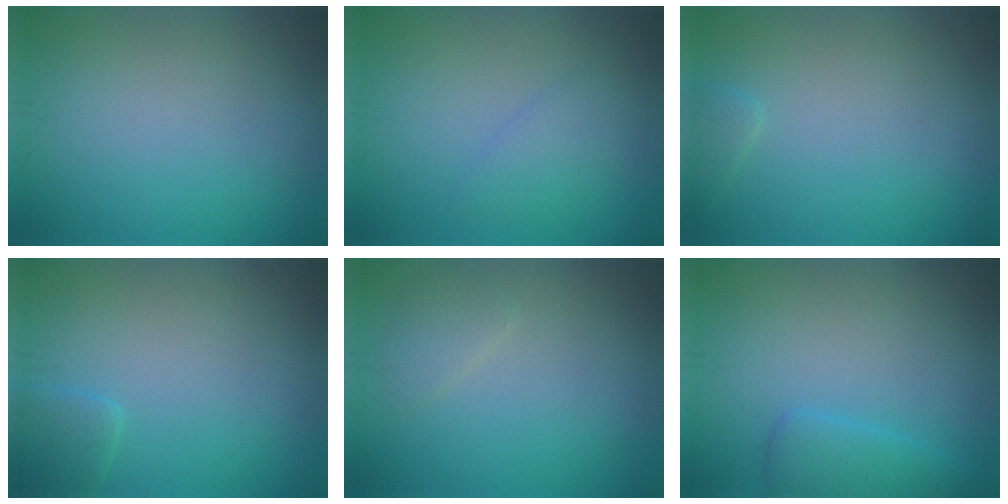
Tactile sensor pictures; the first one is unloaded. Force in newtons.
{"total": 1.9, "press": 1.9, "slide": 0.1}
{"total": 0.9, "press": 0.9, "slide": 0.1}
{"total": 1.6, "press": 1.6, "slide": 0.1}
{"total": 1.3, "press": 1.3, "slide": 0.1}
{"total": 2.6, "press": 2.6, "slide": 0.2}